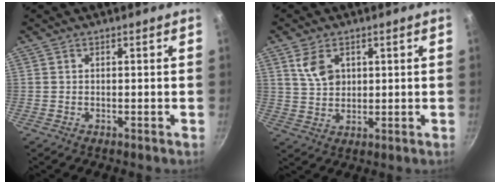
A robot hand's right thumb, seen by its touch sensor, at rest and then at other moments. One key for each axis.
{"total": 6.2, "fx": 2.6, "fy": 4.2, "fz": 3.8, "tx": -0.054, "ty": -0.011, "tz": 0.055}